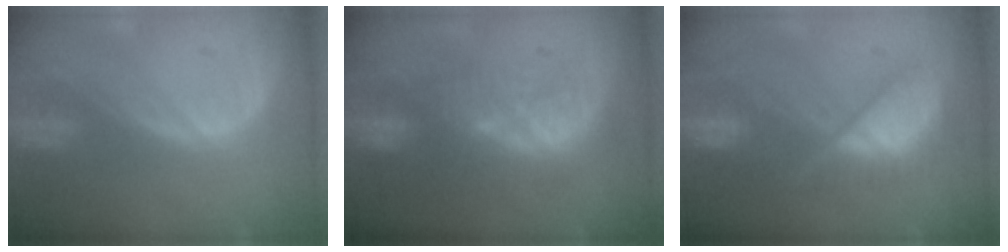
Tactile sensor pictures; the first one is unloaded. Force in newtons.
{"total": 9.6, "press": 8.9, "slide": 3.6}
{"total": 8.5, "press": 8.4, "slide": 0.7}